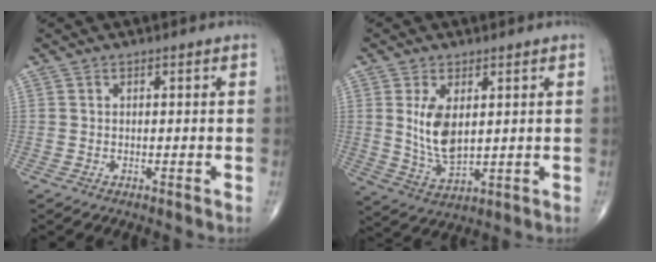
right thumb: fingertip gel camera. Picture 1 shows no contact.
{"total": 8.4, "force": [1.8, 4.3, 7.0], "torque": [-0.126, -0.020, 0.048]}